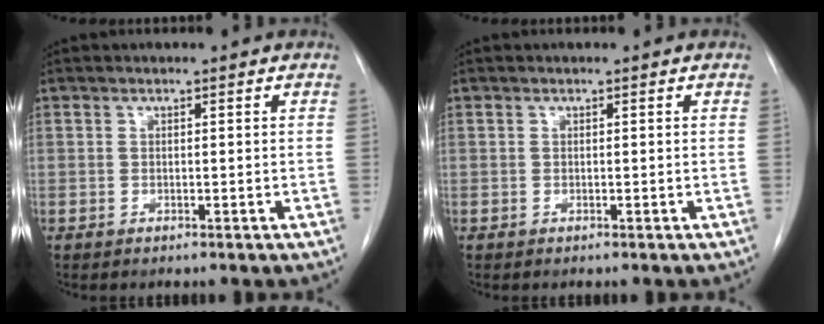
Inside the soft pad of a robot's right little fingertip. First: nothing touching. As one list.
[{"total": 0.0}]